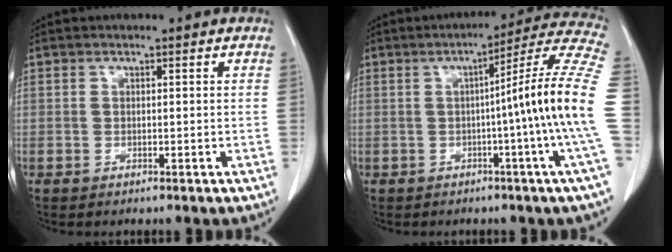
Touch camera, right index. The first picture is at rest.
{"total": 14.8, "force": [-1.7, -3.1, 14.3], "torque": [-0.176, 0.007, -0.034]}